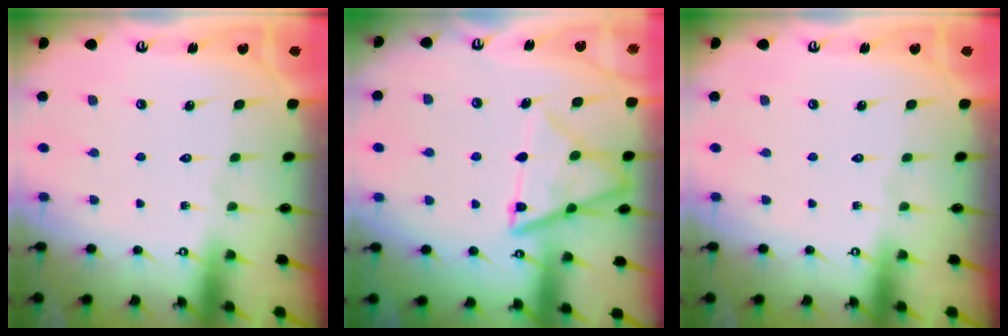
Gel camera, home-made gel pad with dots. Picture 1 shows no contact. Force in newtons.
{"total": 14.4, "press": 14.3, "slide": 1.5}
{"total": 0.0}